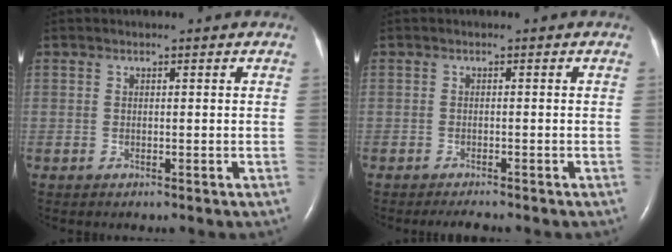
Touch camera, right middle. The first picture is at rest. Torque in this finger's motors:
{"motor_torque": [0.53, -0.52, 0.11, 0.08]}